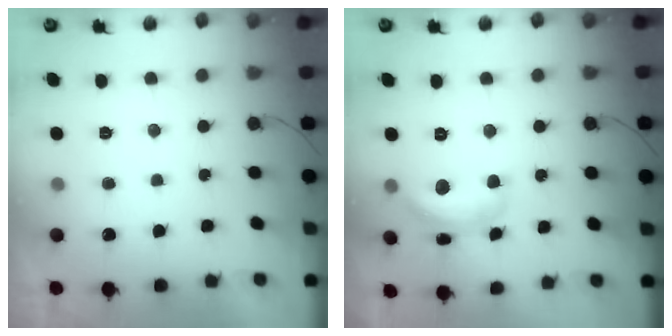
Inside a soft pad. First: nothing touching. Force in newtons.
{"total": 12.6, "press": 12.6, "slide": 0.7}